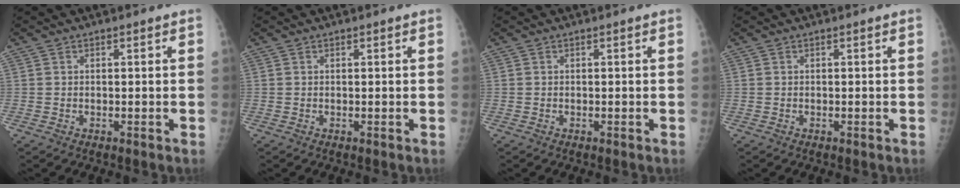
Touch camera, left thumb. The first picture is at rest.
{"total": 0.0}
{"total": 0.0}
{"total": 0.0}